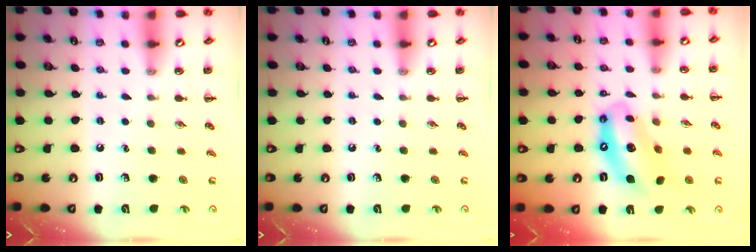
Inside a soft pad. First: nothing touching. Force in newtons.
{"total": 0.0}
{"total": 12.8, "press": 12.3, "slide": 3.5}